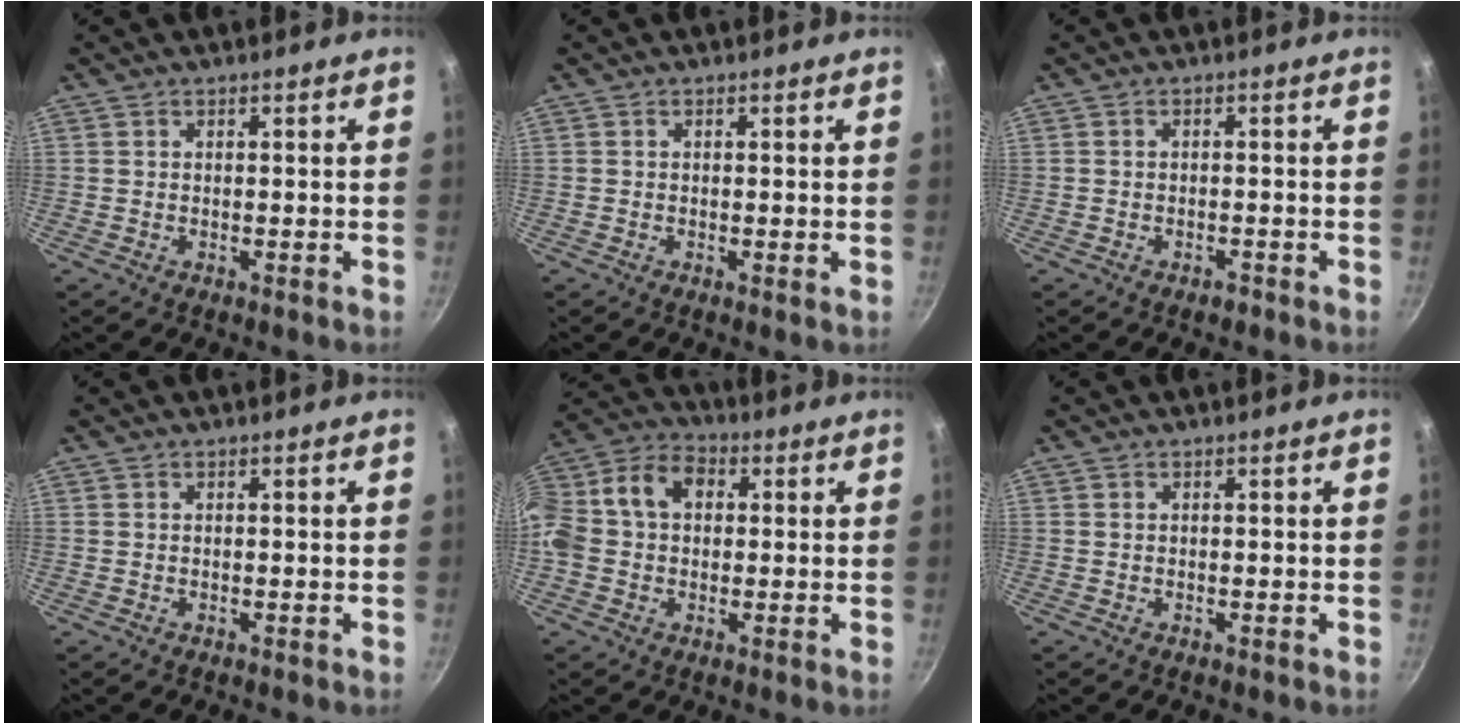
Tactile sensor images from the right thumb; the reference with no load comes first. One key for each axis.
{"total": 0.0}
{"total": 1.3, "fx": -1.0, "fy": 0.6, "fz": 0.6, "tx": -0.011, "ty": 0.010, "tz": -0.012}
{"total": 0.0}
{"total": 14.8, "fx": 1.5, "fy": 11.1, "fz": 9.7, "tx": -0.181, "ty": 0.048, "tz": 0.005}
{"total": 0.0}